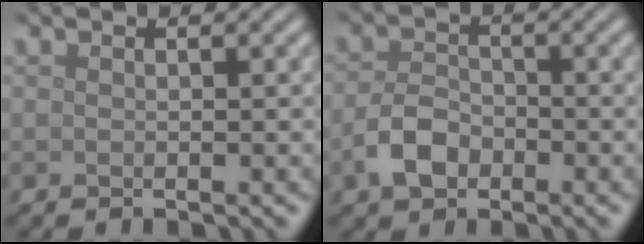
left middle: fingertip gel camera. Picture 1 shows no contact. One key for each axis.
{"total": 3.5, "fx": -1.7, "fy": 2.3, "fz": 2.0, "tx": -0.037, "ty": 0.004, "tz": -0.039}